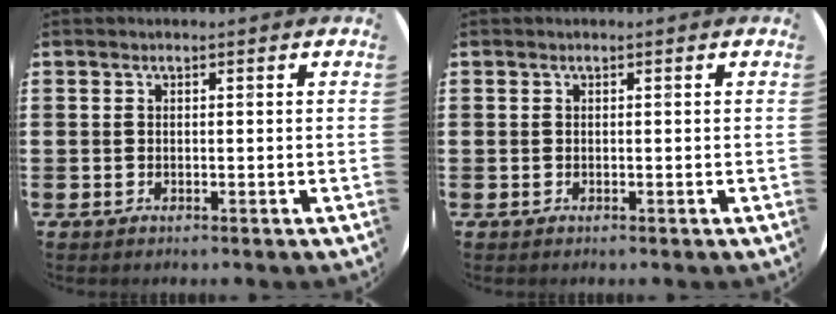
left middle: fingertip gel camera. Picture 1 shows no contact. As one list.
[{"total": 0.0}]